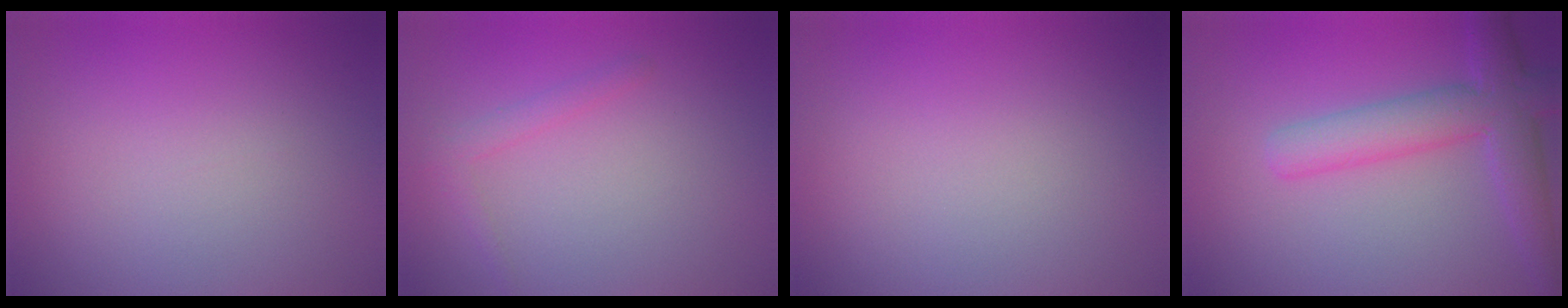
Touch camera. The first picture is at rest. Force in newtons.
{"total": 1.4, "press": 1.4, "slide": 0.1}
{"total": 0.0}
{"total": 6.0, "press": 6.0, "slide": 0.2}